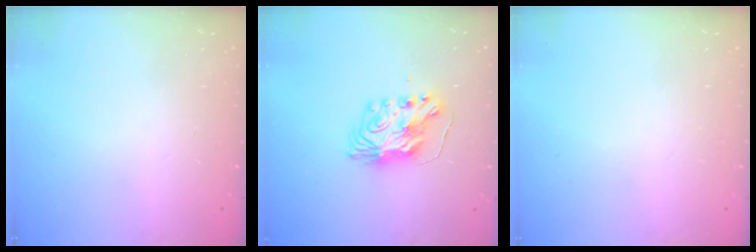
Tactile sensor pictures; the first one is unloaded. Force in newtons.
{"total": 9.0, "press": 9.0, "slide": 0.6}
{"total": 0.0}